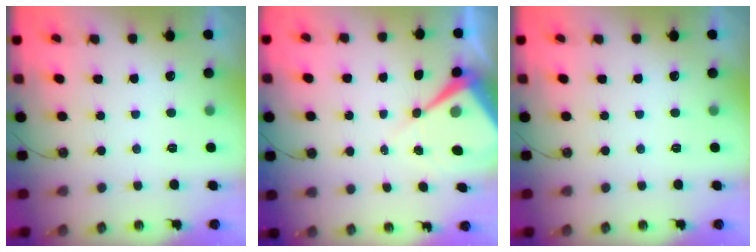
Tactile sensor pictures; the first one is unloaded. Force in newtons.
{"total": 8.2, "press": 8.2, "slide": 0.6}
{"total": 0.0}